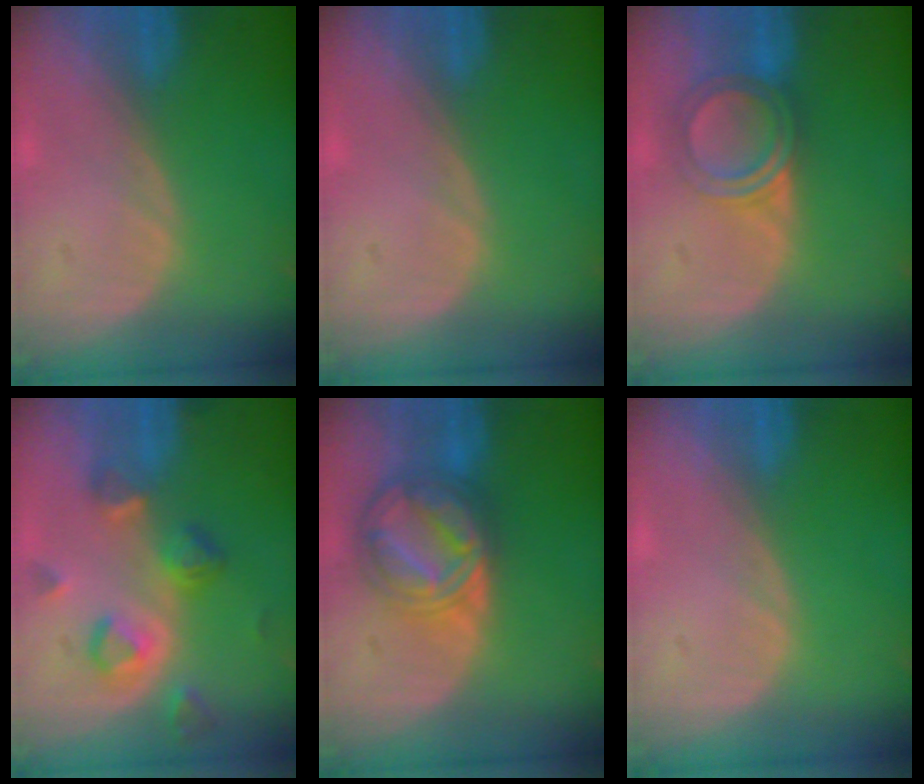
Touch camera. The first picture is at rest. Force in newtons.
{"total": 0.0}
{"total": 5.2, "press": 5.1, "slide": 0.3}
{"total": 7.1, "press": 6.8, "slide": 2.0}
{"total": 8.9, "press": 8.8, "slide": 0.7}
{"total": 0.0}